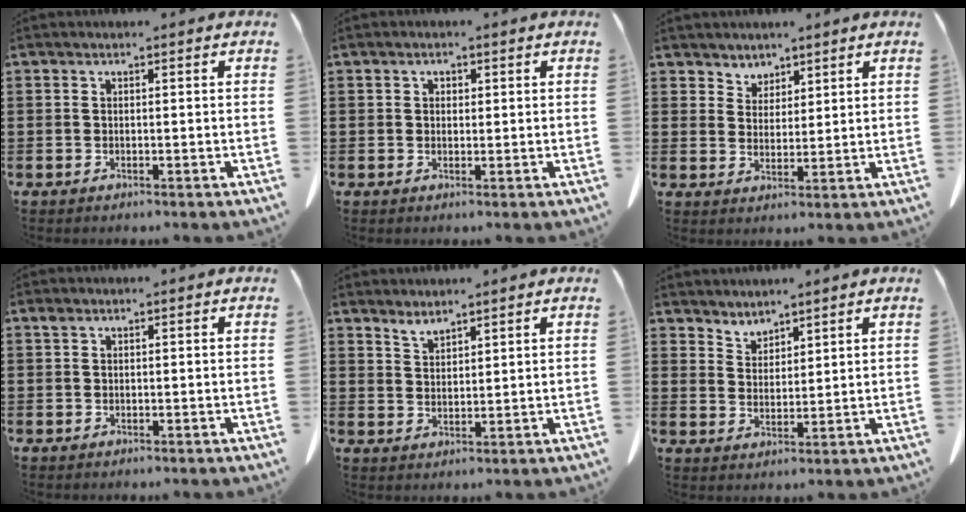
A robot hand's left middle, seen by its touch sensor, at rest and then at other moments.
{"total": 0.9, "force": [0.5, 0.7, 0.4], "torque": [-0.011, 0.003, 0.010]}
{"total": 3.4, "force": [3.0, 1.7, -0.2], "torque": [-0.012, -0.001, 0.057]}
{"total": 0.6, "force": [0.3, 0.5, 0.3], "torque": [-0.008, 0.003, 0.007]}
{"total": 2.3, "force": [2.2, 0.2, 0.3], "torque": [-0.011, -0.004, 0.043]}
{"total": 3.2, "force": [3.1, 0.7, -0.4], "torque": [-0.003, -0.011, 0.061]}